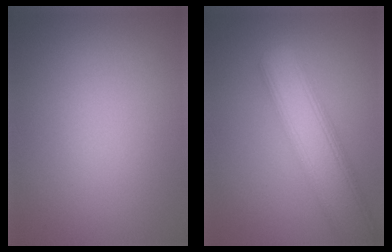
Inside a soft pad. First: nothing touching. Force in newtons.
{"total": 7.7, "press": 7.7, "slide": 0.6}